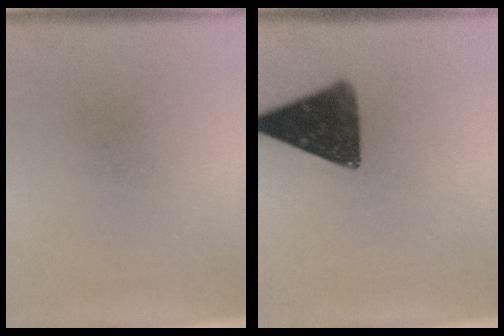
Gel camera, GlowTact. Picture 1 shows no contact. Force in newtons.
{"total": 12.8}